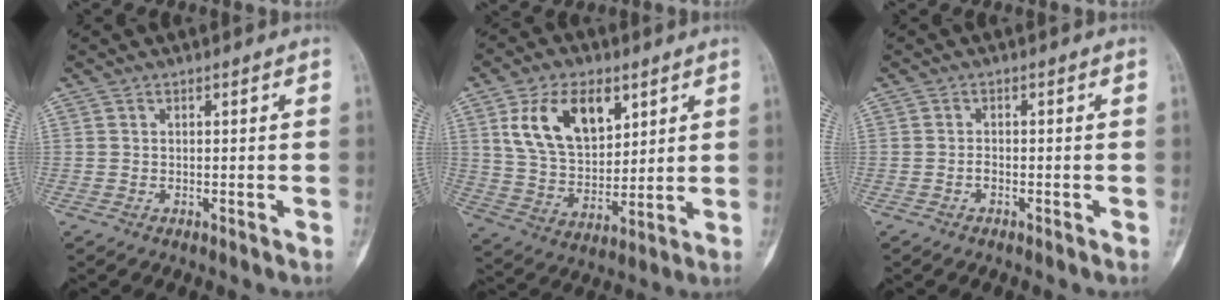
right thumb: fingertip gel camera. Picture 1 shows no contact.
{"total": 15.0, "force": [6.4, 9.0, 10.1], "torque": [-0.155, -0.024, 0.130]}
{"total": 1.0, "force": [-0.5, 0.5, 0.6], "torque": [-0.010, 0.004, -0.012]}